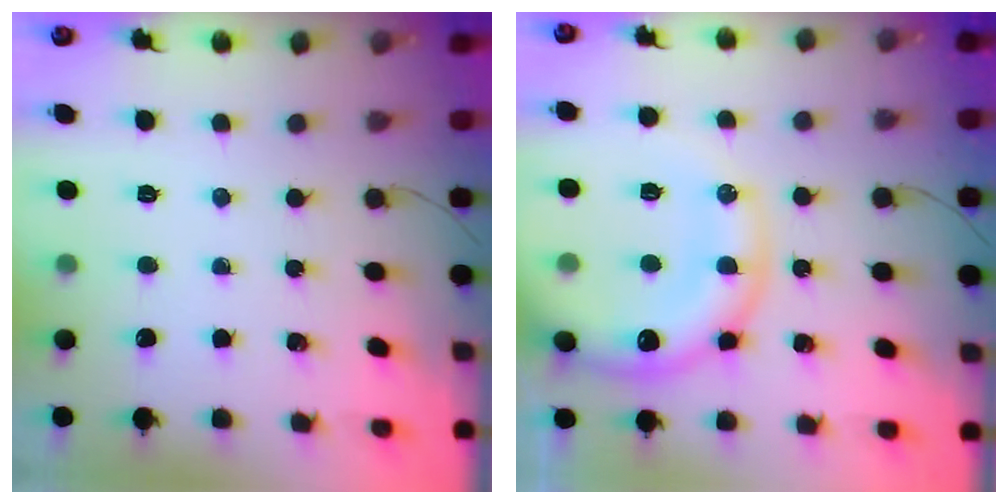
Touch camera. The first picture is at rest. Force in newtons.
{"total": 18.8, "press": 18.5, "slide": 3.7}